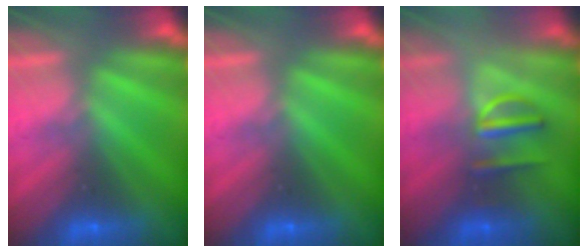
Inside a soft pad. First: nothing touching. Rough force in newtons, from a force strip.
{"total": 0.0}
{"total": 2.9}